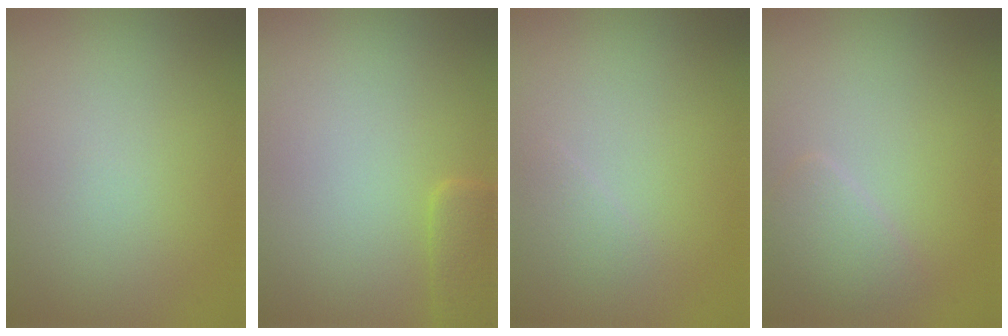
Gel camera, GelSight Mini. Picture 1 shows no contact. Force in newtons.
{"total": 1.6, "press": 1.6, "slide": 0.1}
{"total": 0.8, "press": 0.8, "slide": 0.0}
{"total": 1.8, "press": 1.8, "slide": 0.1}